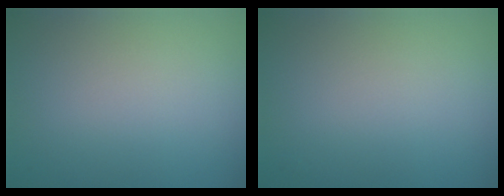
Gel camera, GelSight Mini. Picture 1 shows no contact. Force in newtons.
{"total": 0.0}